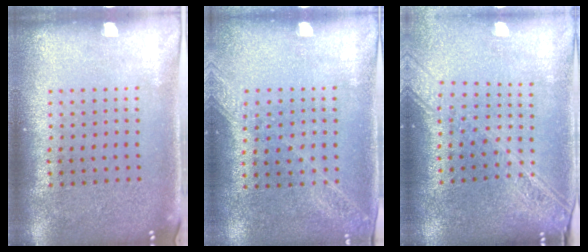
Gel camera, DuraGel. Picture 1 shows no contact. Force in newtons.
{"total": 1.2, "press": 1.2, "slide": 0.2}
{"total": 2.3, "press": 1.9, "slide": 1.2}